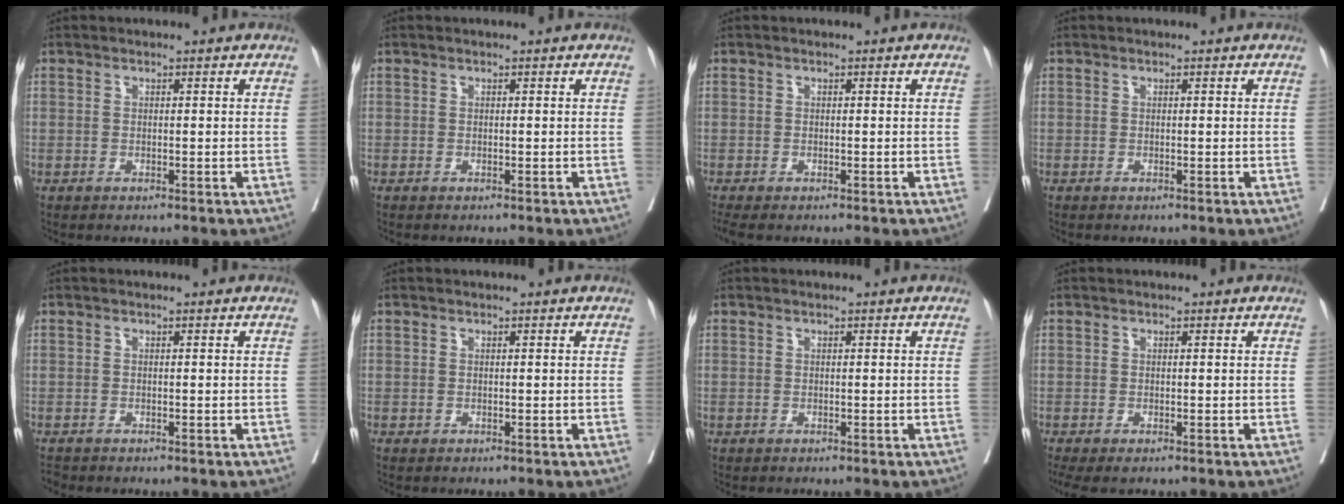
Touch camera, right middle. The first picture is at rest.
{"total": 0.0}
{"total": 1.6, "force": [-1.4, 0.3, 0.8], "torque": [-0.009, -0.006, -0.023]}
{"total": 0.0}
{"total": 0.6, "force": [-0.6, 0.1, 0.0], "torque": [-0.005, -0.003, -0.013]}
{"total": 0.0}
{"total": 0.0}
{"total": 3.7, "force": [-2.6, 1.5, 2.2], "torque": [-0.032, -0.013, -0.042]}